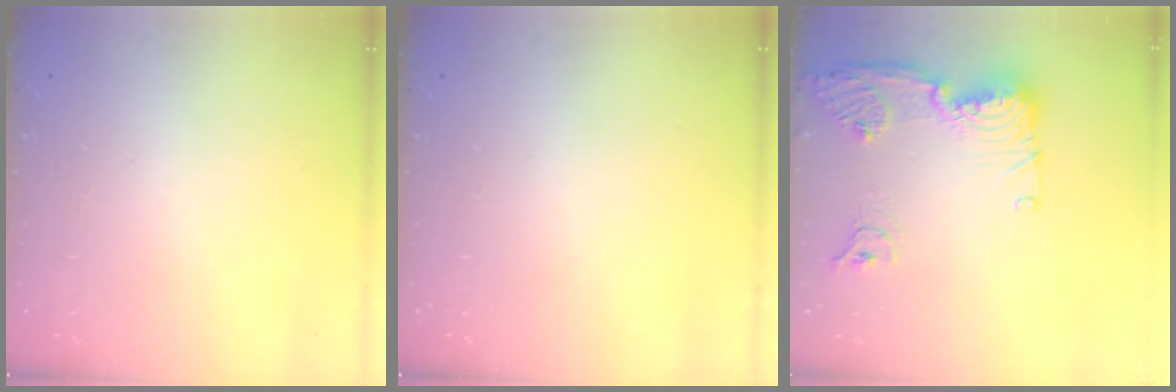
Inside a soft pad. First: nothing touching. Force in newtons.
{"total": 0.0}
{"total": 18.3, "press": 17.2, "slide": 6.3}